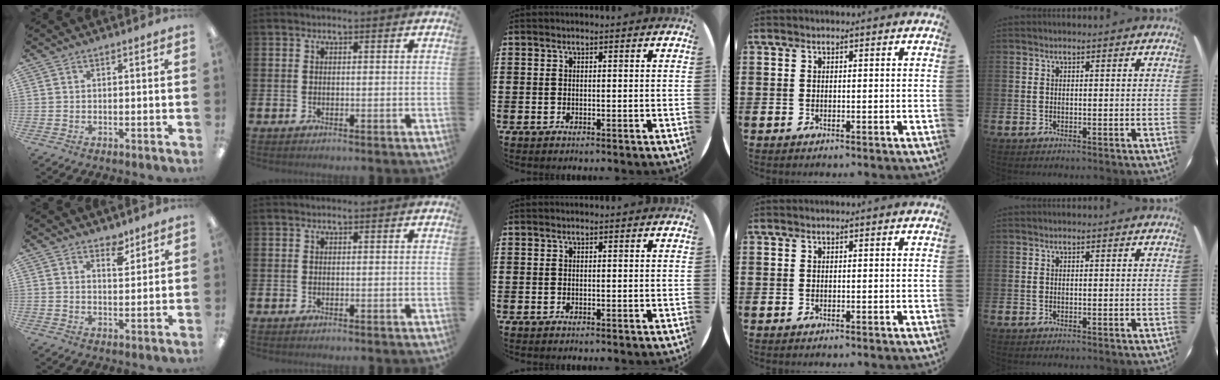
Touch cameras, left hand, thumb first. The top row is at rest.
{"thumb": {"total": 4.5, "force": [3.5, 2.0, 2.0], "torque": [-0.006, -0.025, 0.055]}}